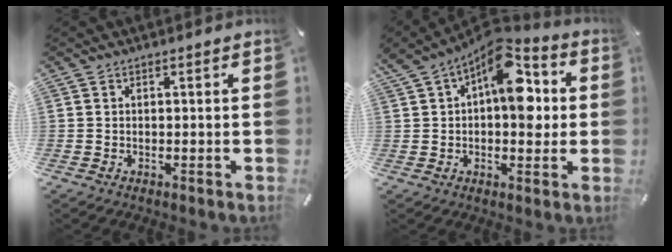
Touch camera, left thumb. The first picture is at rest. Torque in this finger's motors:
{"motor_torque": [0.60, 1.94, 2.66, -0.11, 0.37]}